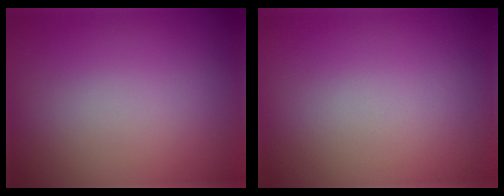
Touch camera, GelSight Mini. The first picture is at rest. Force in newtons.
{"total": 0.0}